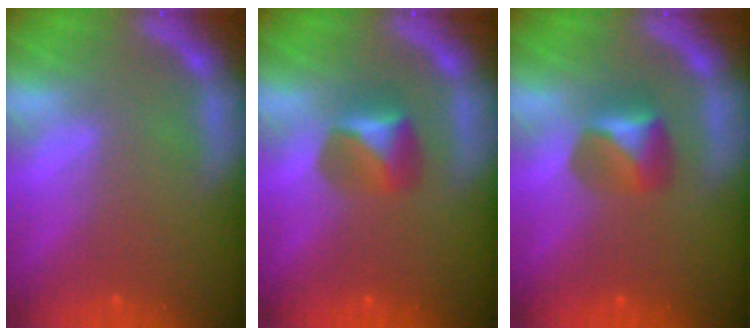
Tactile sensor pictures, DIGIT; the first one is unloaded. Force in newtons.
{"total": 2.9}
{"total": 2.9}